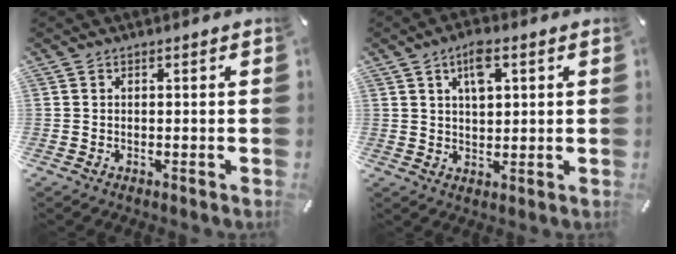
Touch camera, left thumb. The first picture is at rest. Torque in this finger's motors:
{"motor_torque": [0.19, -0.08, 0.09, 0.04, 0.02]}